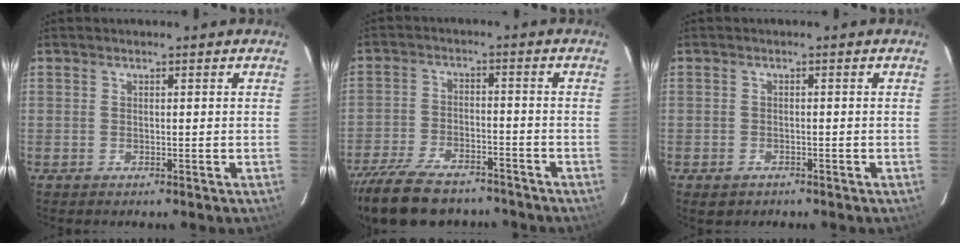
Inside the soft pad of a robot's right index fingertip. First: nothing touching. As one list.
[{"total": 18.7, "force": [-15.0, 7.4, 8.3], "torque": [-0.191, -0.012, -0.235]}, {"total": 2.3, "force": [-1.4, 1.7, 0.8], "torque": [-0.021, -0.001, -0.018]}]